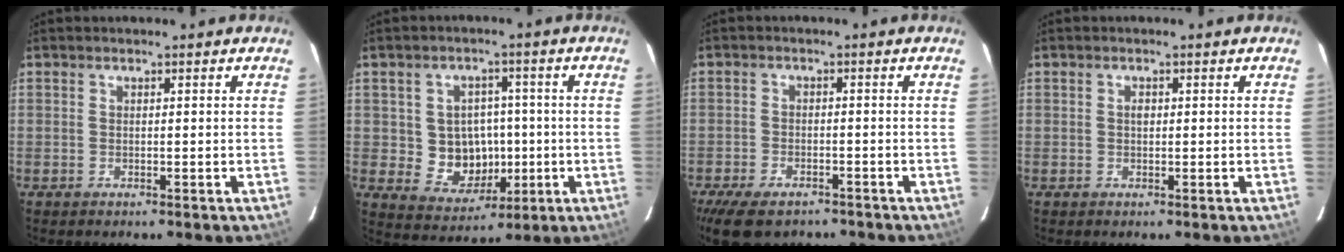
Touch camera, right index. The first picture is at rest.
{"total": 8.9, "force": [-0.7, 8.1, 3.7], "torque": [-0.080, 0.010, 0.008]}
{"total": 9.8, "force": [-7.3, 4.6, 4.6], "torque": [-0.115, -0.016, -0.121]}
{"total": 0.8, "force": [0.1, 0.6, 0.5], "torque": [-0.008, 0.004, 0.001]}